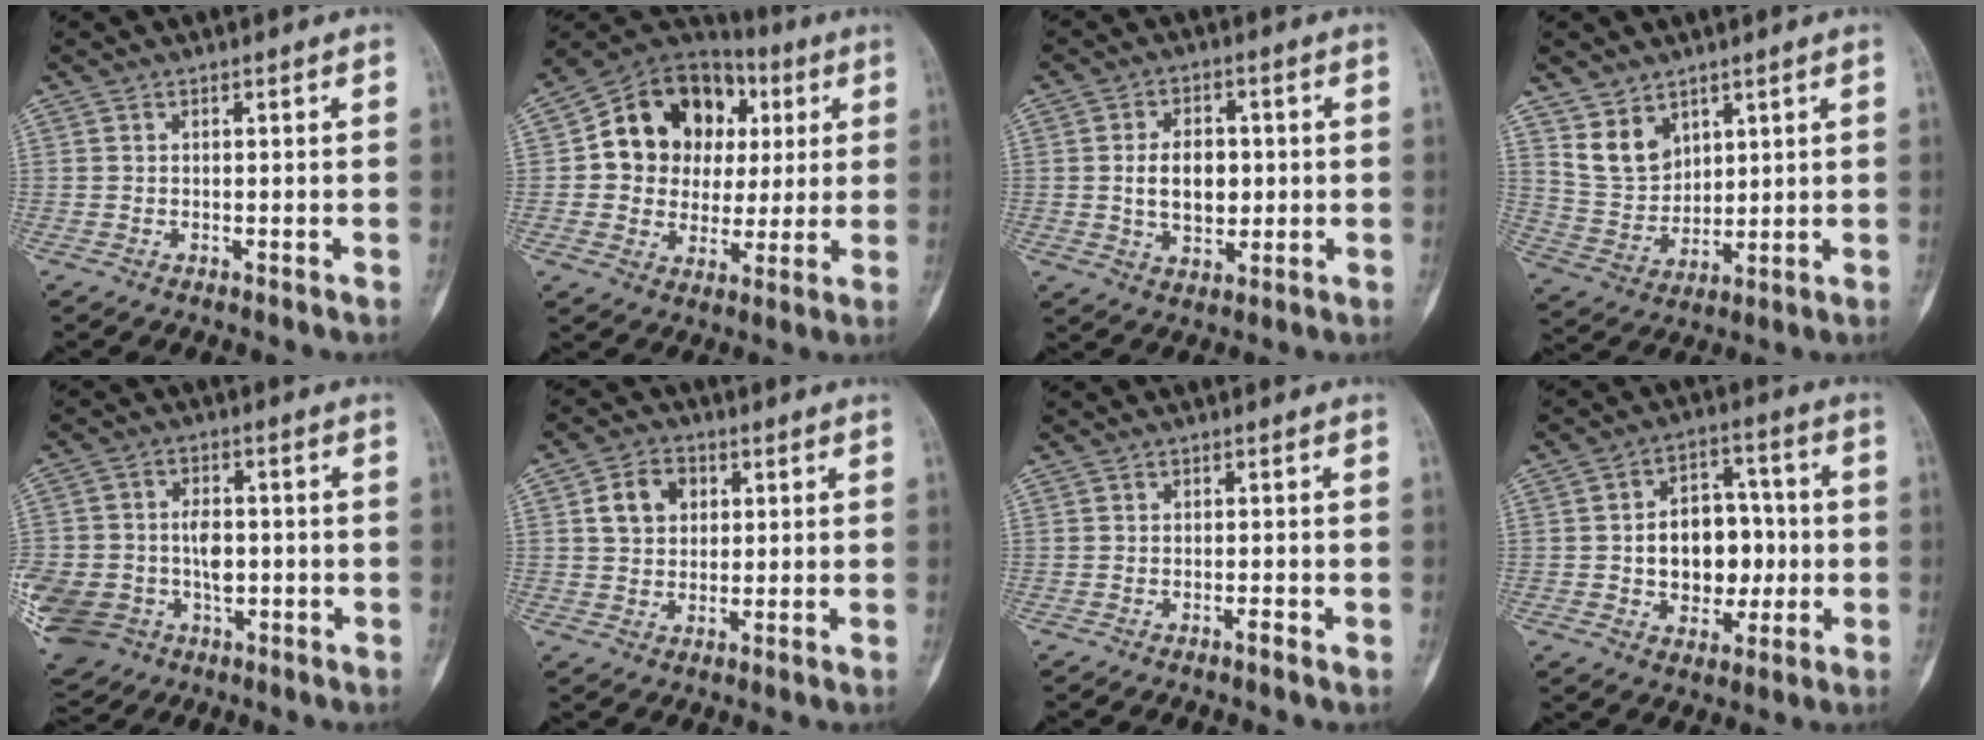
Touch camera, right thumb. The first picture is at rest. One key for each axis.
{"total": 18.4, "fx": 3.8, "fy": 15.2, "fz": 9.7, "tx": -0.107, "ty": 0.029, "tz": 0.069}
{"total": 8.8, "fx": 0.2, "fy": 5.9, "fz": 6.5, "tx": -0.080, "ty": 0.002, "tz": 0.007}
{"total": 8.3, "fx": 4.9, "fy": 5.8, "fz": 3.4, "tx": -0.045, "ty": -0.032, "tz": 0.112}
{"total": 21.5, "fx": -3.1, "fy": 16.4, "fz": 13.7, "tx": -0.311, "ty": 0.015, "tz": -0.029}
{"total": 7.0, "fx": 1.9, "fy": 5.5, "fz": 3.9, "tx": -0.046, "ty": 0.002, "tz": 0.031}
{"total": 1.1, "fx": -0.6, "fy": 0.2, "fz": 0.9, "tx": -0.016, "ty": 0.001, "tz": -0.012}
{"total": 13.2, "fx": -0.8, "fy": 9.6, "fz": 9.0, "tx": -0.083, "ty": 0.030, "tz": -0.007}